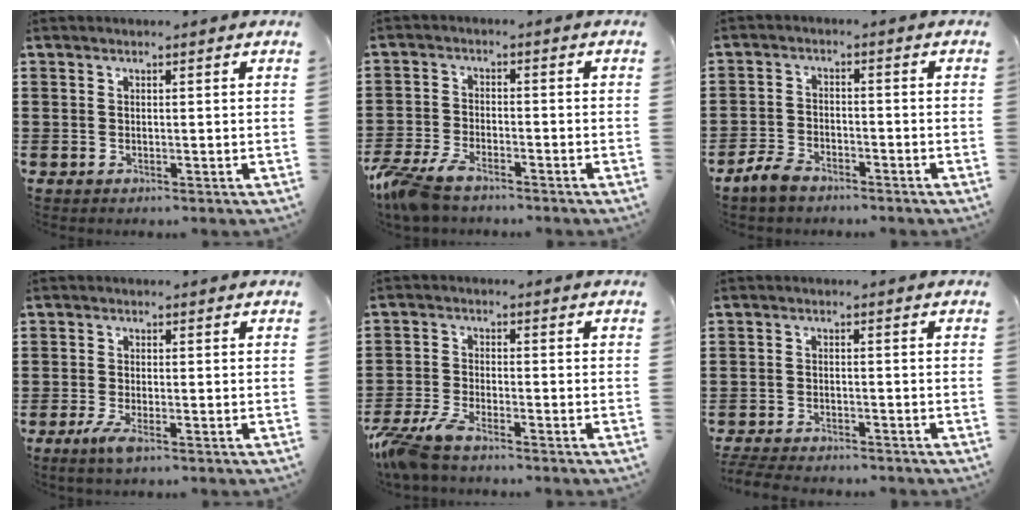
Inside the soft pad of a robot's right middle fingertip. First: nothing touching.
{"total": 5.1, "force": [-4.1, 1.5, 2.6], "torque": [-0.087, -0.010, -0.089]}
{"total": 3.7, "force": [-3.1, 1.4, 1.4], "torque": [-0.047, 0.004, -0.069]}
{"total": 2.7, "force": [-1.3, 0.6, 2.3], "torque": [-0.059, -0.010, -0.029]}
{"total": 5.2, "force": [-4.4, 0.8, 2.7], "torque": [-0.086, -0.015, -0.095]}
{"total": 3.0, "force": [-3.0, 0.3, 0.4], "torque": [-0.016, -0.002, -0.065]}